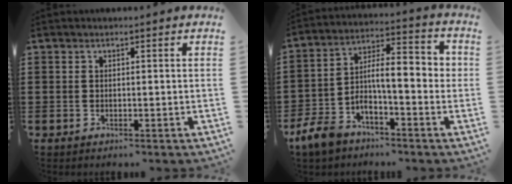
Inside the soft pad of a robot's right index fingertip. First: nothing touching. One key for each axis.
{"total": 7.2, "fx": -2.5, "fy": 2.9, "fz": 6.1, "tx": -0.126, "ty": -0.008, "tz": -0.052}